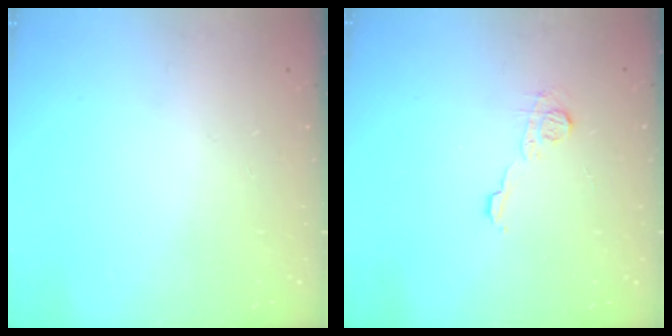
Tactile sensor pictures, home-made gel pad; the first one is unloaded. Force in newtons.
{"total": 7.3, "press": 7.2, "slide": 0.4}